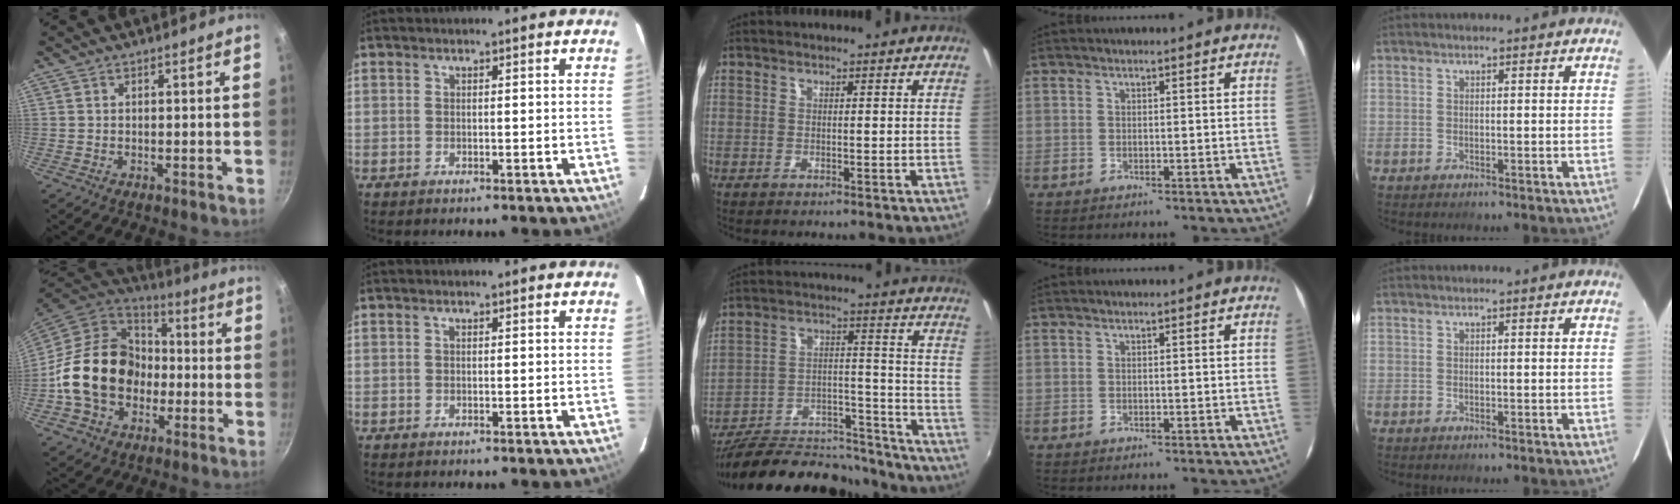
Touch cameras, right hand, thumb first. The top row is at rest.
{"thumb": {"total": 21.3, "force": [-3.2, 16.7, 12.8], "torque": [-0.205, 0.050, -0.060]}, "middle": {"total": 24.3, "force": [-21.0, 7.8, 9.4], "torque": [-0.165, 0.027, -0.295]}}